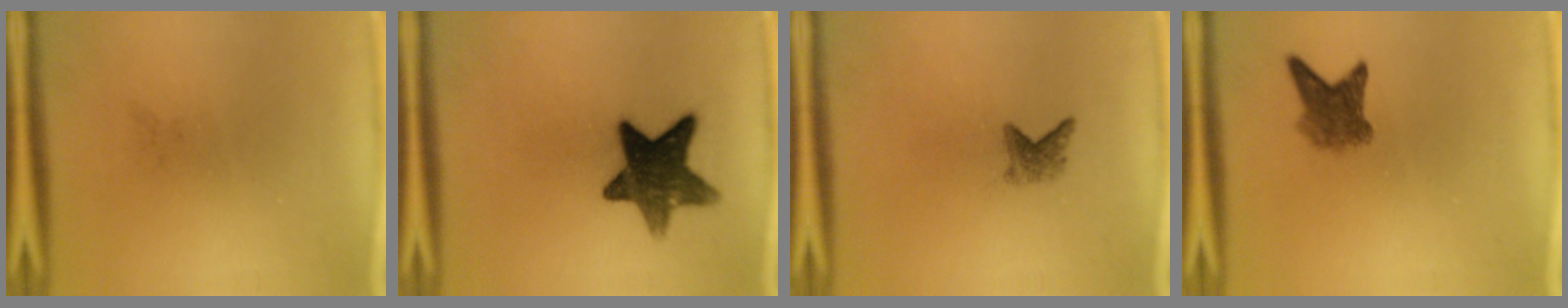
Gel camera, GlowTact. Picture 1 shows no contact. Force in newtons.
{"total": 12.3}
{"total": 2.1}
{"total": 4.1}